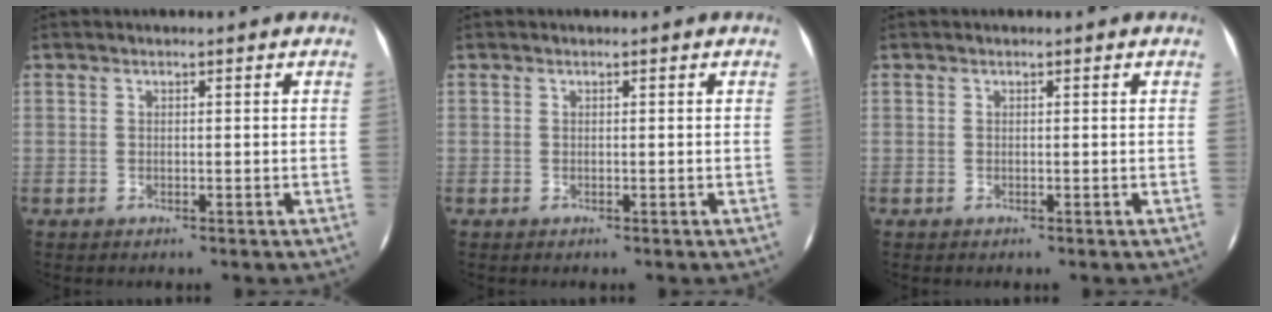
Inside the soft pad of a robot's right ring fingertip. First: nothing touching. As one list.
[{"total": 0.0}, {"total": 0.0}]